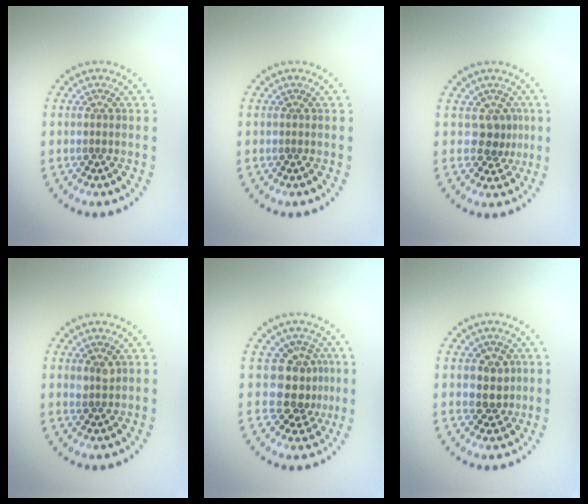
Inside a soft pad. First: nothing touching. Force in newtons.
{"total": 0.0}
{"total": 2.4, "press": 1.7, "slide": 1.6}
{"total": 1.0, "press": 1.0, "slide": 0.2}
{"total": 4.0, "press": 3.3, "slide": 2.3}
{"total": 2.5, "press": 2.3, "slide": 1.0}